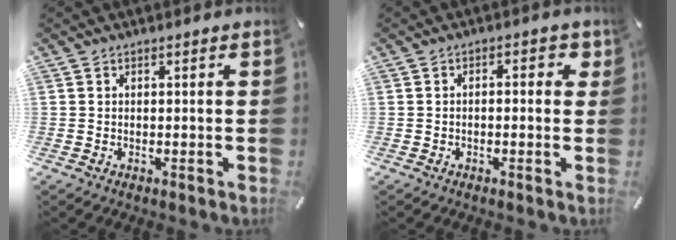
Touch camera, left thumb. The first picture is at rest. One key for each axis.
{"total": 2.9, "fx": -0.7, "fy": 1.2, "fz": 2.5, "tx": -0.045, "ty": 0.010, "tz": -0.014}